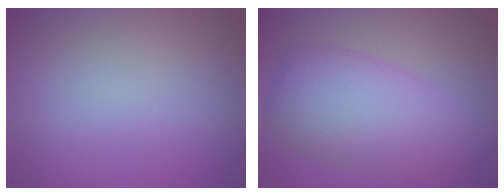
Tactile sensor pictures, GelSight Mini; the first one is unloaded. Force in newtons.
{"total": 7.2, "press": 7.2, "slide": 0.2}